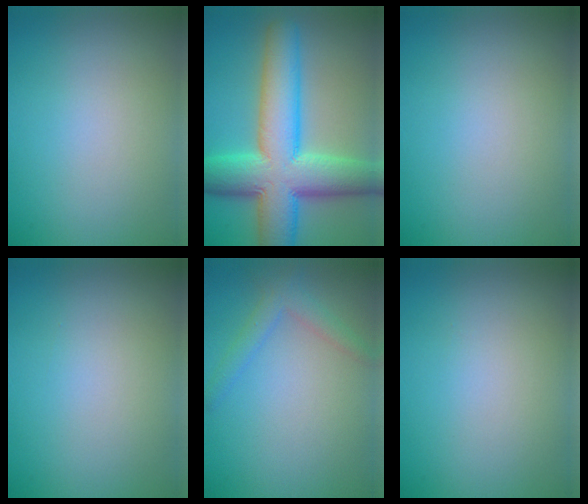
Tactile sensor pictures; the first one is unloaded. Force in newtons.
{"total": 12.2, "press": 12.2, "slide": 0.4}
{"total": 0.0}
{"total": 0.0}
{"total": 2.2, "press": 2.2, "slide": 0.0}
{"total": 0.0}